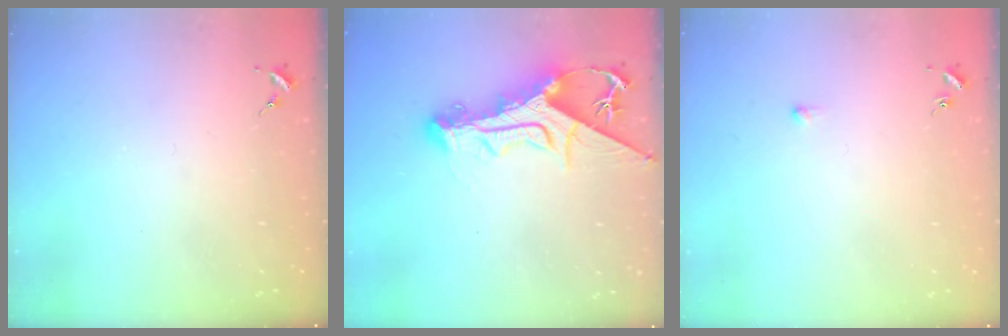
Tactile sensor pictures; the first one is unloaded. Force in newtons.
{"total": 14.5, "press": 14.4, "slide": 1.2}
{"total": 2.7, "press": 2.7, "slide": 0.6}